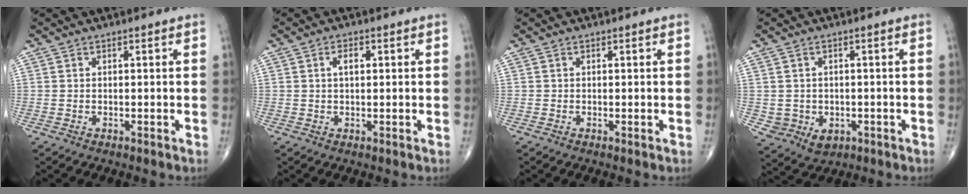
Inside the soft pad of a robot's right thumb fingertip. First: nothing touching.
{"total": 2.3, "force": [0.6, 1.2, 1.9], "torque": [-0.030, 0.002, 0.008]}
{"total": 0.0}
{"total": 6.6, "force": [-1.1, 5.9, 2.6], "torque": [-0.036, 0.006, 0.000]}